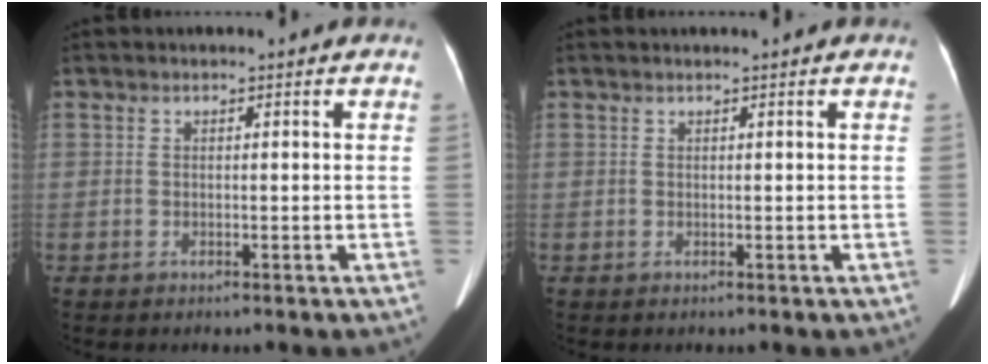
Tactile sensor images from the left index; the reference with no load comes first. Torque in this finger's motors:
{"motor_torque": [0.09, -0.01, 0.05, 0.02]}